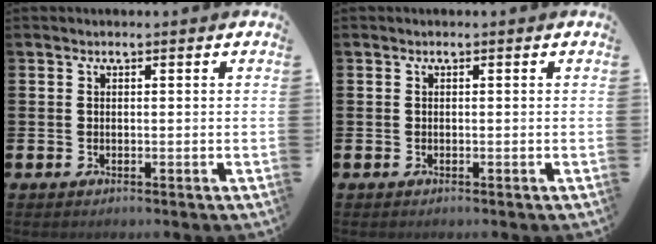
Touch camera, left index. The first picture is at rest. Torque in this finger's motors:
{"motor_torque": [0.00, 0.00, 0.00, 0.00]}